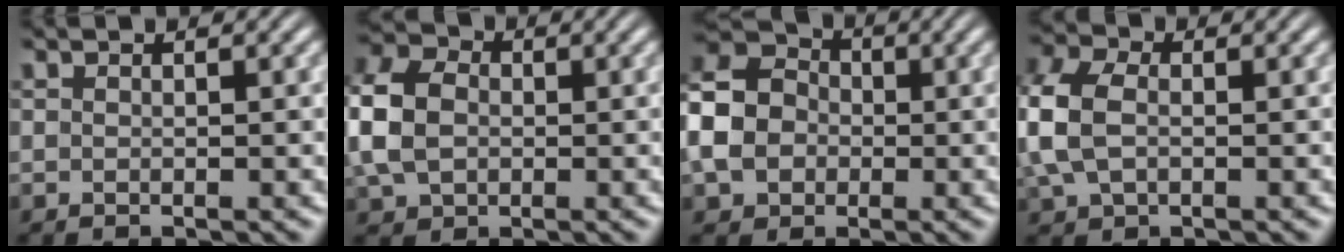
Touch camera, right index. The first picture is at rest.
{"total": 6.5, "force": [0.3, 5.4, 3.7], "torque": [-0.095, -0.003, 0.006]}
{"total": 9.3, "force": [0.1, 8.0, 4.7], "torque": [-0.108, -0.010, -0.001]}
{"total": 6.0, "force": [0.3, 4.7, 3.7], "torque": [-0.115, -0.008, 0.009]}